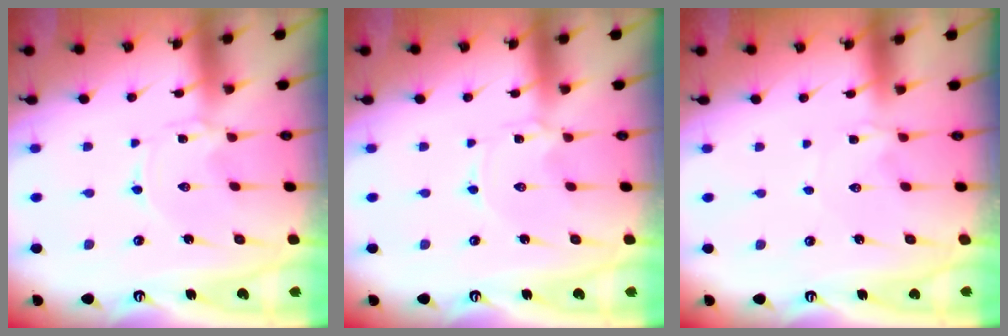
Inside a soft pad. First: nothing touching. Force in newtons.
{"total": 0.0}
{"total": 1.5, "press": 1.4, "slide": 0.2}